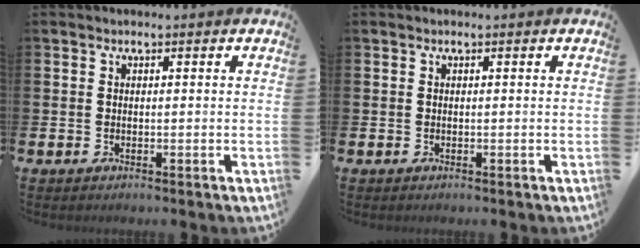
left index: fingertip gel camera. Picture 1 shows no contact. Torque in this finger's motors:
{"motor_torque": [0.00, 0.00, 0.00, 0.00]}